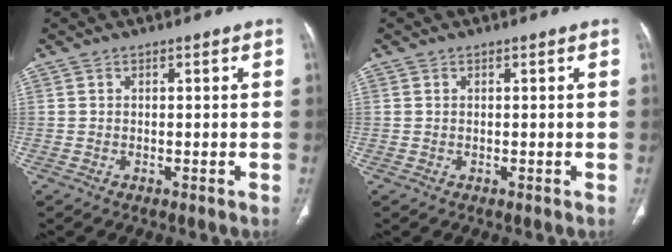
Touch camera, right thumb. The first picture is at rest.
{"total": 0.0}